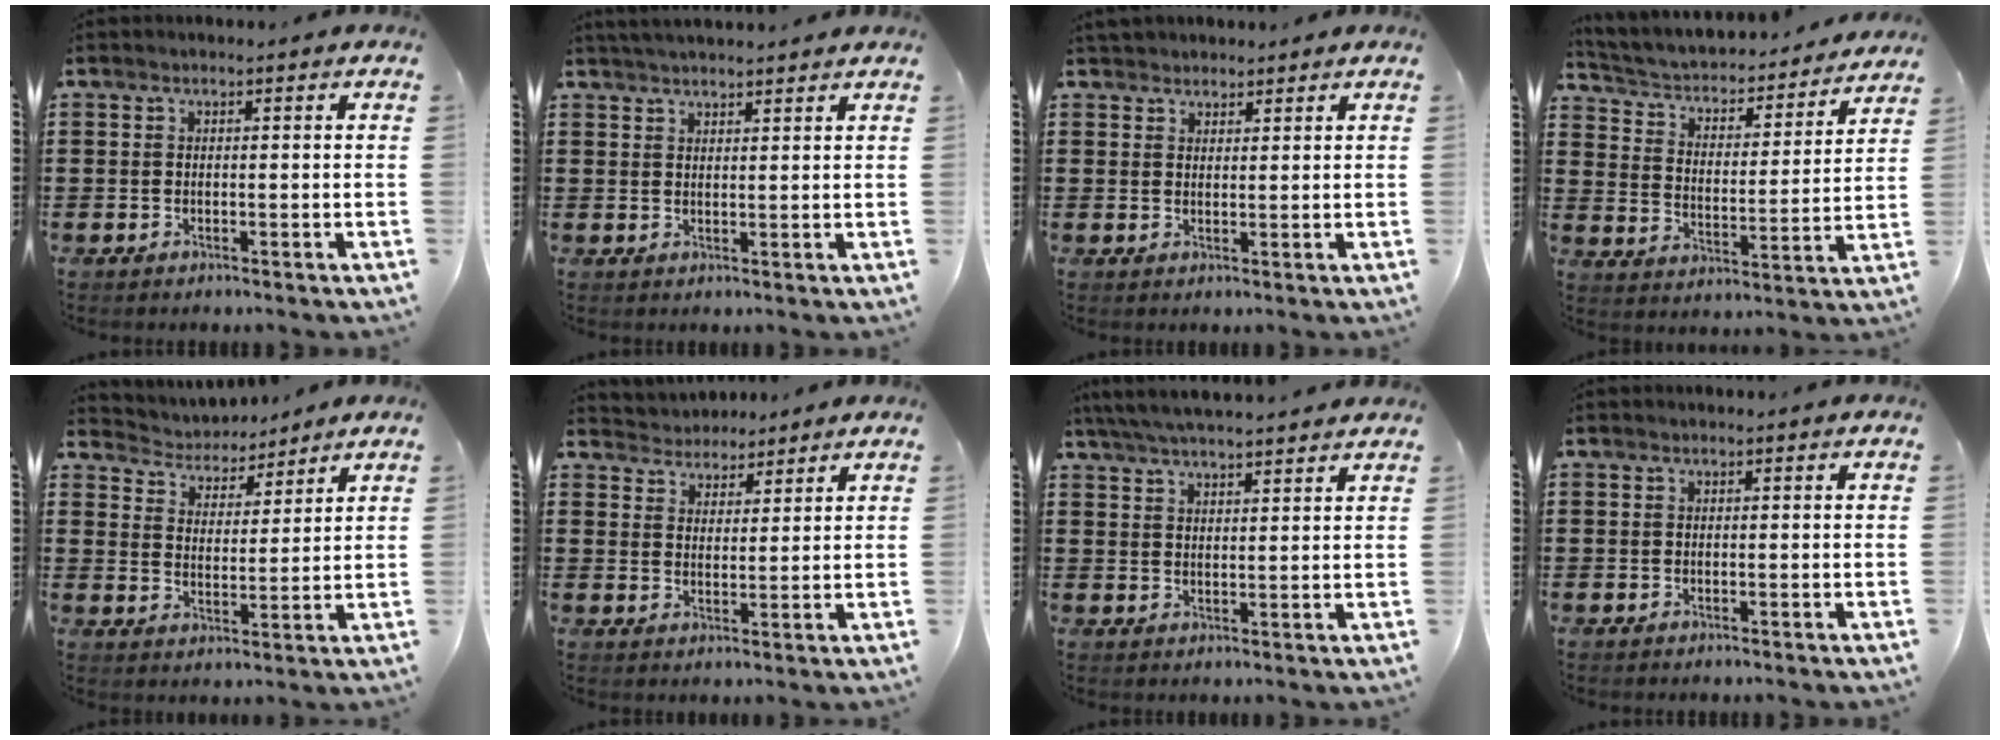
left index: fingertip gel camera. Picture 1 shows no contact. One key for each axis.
{"total": 2.2, "fx": 2.1, "fy": -0.1, "fz": 0.4, "tx": -0.011, "ty": 0.001, "tz": 0.041}
{"total": 2.0, "fx": 1.8, "fy": 0.8, "fz": -0.1, "tx": -0.002, "ty": 0.004, "tz": 0.036}
{"total": 3.0, "fx": 2.7, "fy": 1.1, "fz": 0.9, "tx": -0.035, "ty": -0.025, "tz": 0.035}
{"total": 4.1, "fx": 4.0, "fy": 1.0, "fz": -0.2, "tx": -0.020, "ty": -0.022, "tz": 0.067}
{"total": 3.4, "fx": 3.2, "fy": 1.2, "fz": -0.7, "tx": -0.003, "ty": -0.008, "tz": 0.058}
{"total": 4.6, "fx": 4.3, "fy": -0.2, "fz": 1.5, "tx": -0.042, "ty": -0.013, "tz": 0.077}
{"total": 0.0}